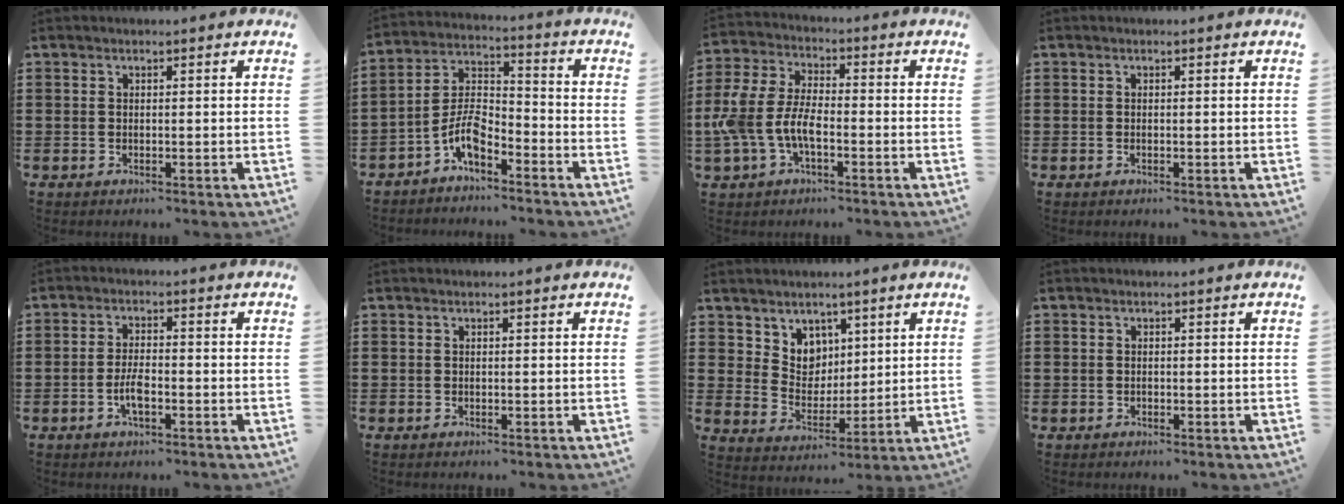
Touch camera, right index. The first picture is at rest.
{"total": 6.9, "force": [-4.6, 2.8, 4.2], "torque": [-0.102, 0.003, -0.094]}
{"total": 7.6, "force": [-2.7, 4.1, 5.8], "torque": [-0.156, -0.003, -0.060]}
{"total": 0.0}
{"total": 3.7, "force": [-1.4, 1.3, 3.2], "torque": [-0.078, -0.003, -0.032]}
{"total": 0.0}
{"total": 5.9, "force": [3.8, 4.5, 0.4], "torque": [-0.038, -0.006, 0.073]}
{"total": 0.6, "force": [-0.2, 0.6, 0.1], "torque": [-0.002, 0.004, -0.006]}